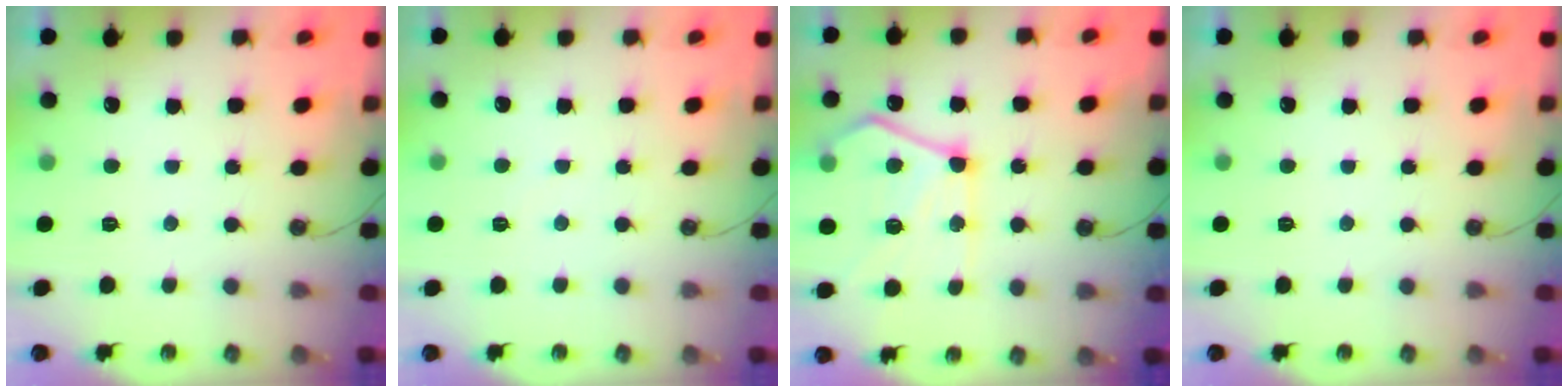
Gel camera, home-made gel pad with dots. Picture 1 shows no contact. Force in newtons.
{"total": 2.5, "press": 2.4, "slide": 0.4}
{"total": 18.3, "press": 18.3, "slide": 1.4}
{"total": 0.0}